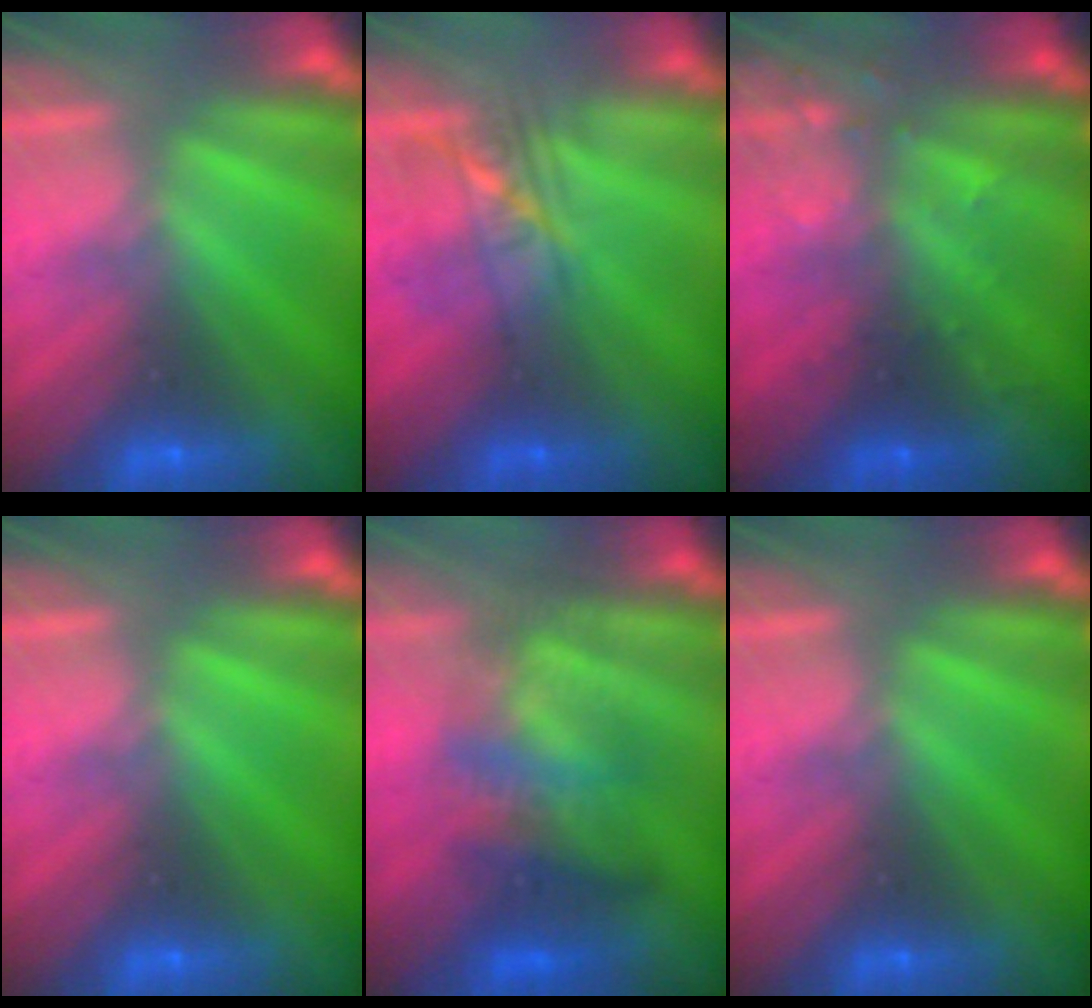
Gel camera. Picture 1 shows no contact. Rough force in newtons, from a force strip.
{"total": 2.3}
{"total": 2.9}
{"total": 0.0}
{"total": 3.8}
{"total": 0.0}